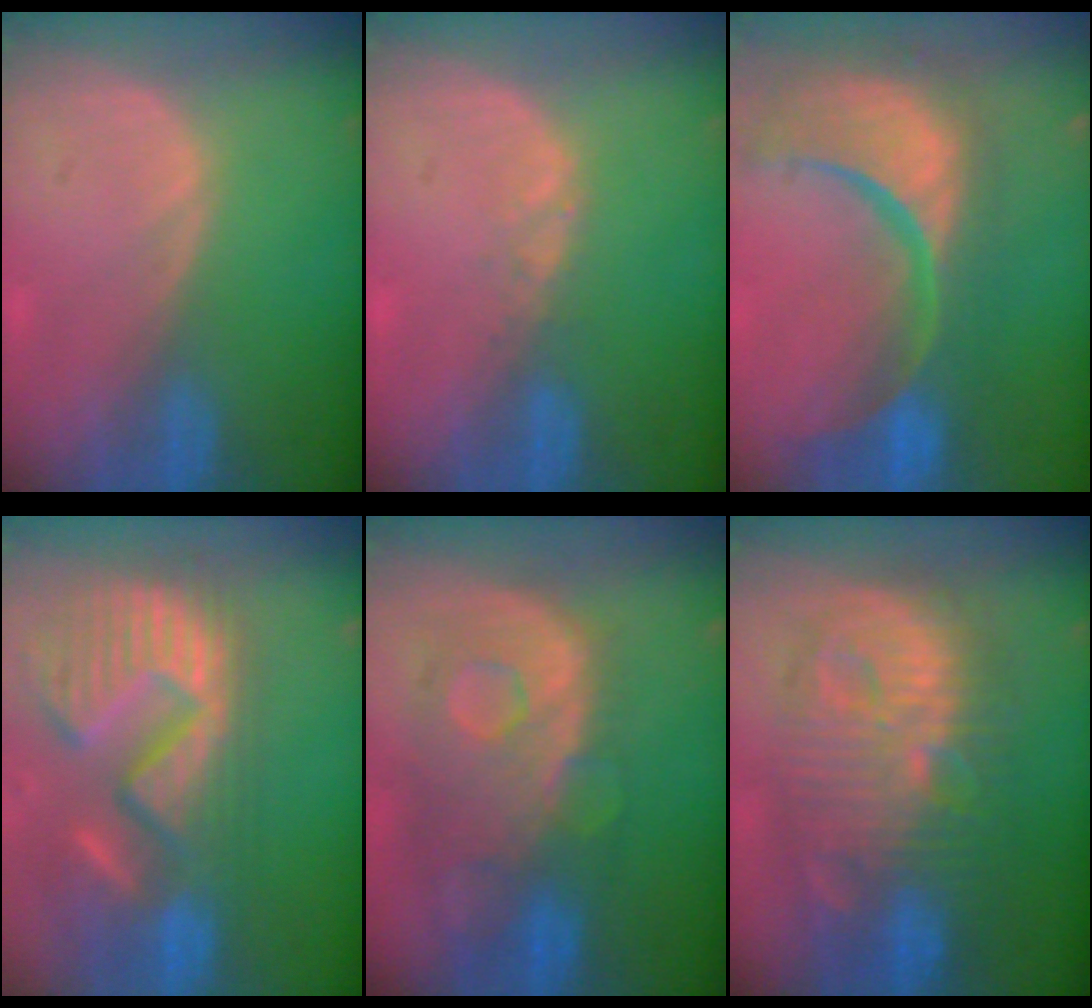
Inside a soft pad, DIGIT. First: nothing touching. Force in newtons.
{"total": 1.0, "press": 1.0, "slide": 0.2}
{"total": 15.4, "press": 12.2, "slide": 9.5}
{"total": 15.1, "press": 12.6, "slide": 8.3}
{"total": 11.3, "press": 9.8, "slide": 5.6}
{"total": 13.8, "press": 13.7, "slide": 1.3}